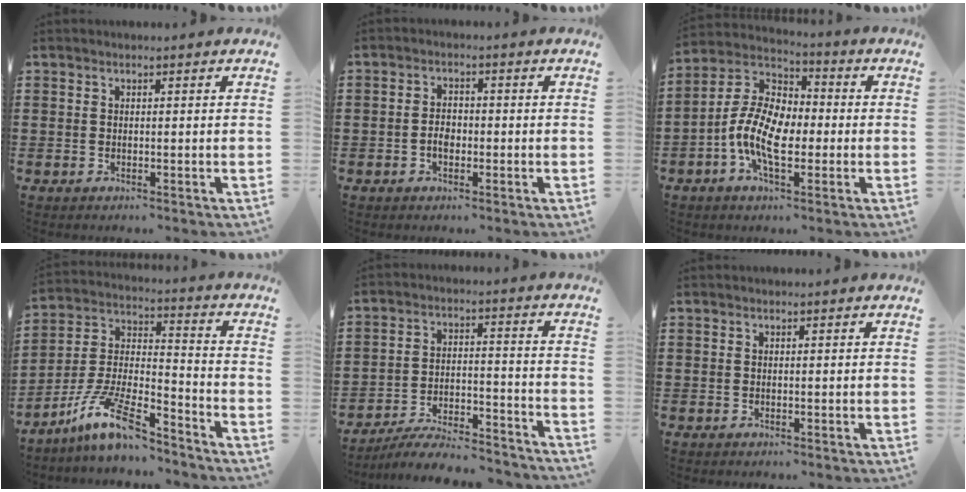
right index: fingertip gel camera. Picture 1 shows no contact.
{"total": 1.6, "force": [-0.6, 0.9, 1.2], "torque": [-0.024, 0.002, -0.011]}
{"total": 10.6, "force": [-2.6, 5.7, 8.6], "torque": [-0.208, -0.001, -0.055]}
{"total": 11.3, "force": [-8.7, 2.0, 6.9], "torque": [-0.152, 0.007, -0.177]}
{"total": 7.6, "force": [-7.2, 0.8, 2.5], "torque": [-0.051, 0.011, -0.140]}
{"total": 0.0}